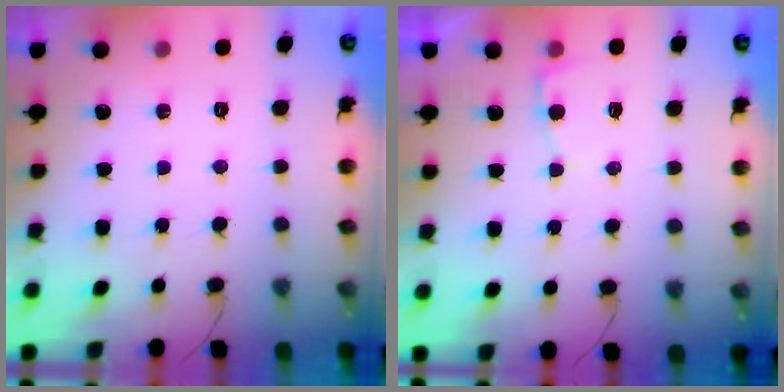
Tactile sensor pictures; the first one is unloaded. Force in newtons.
{"total": 2.6, "press": 2.6, "slide": 0.3}